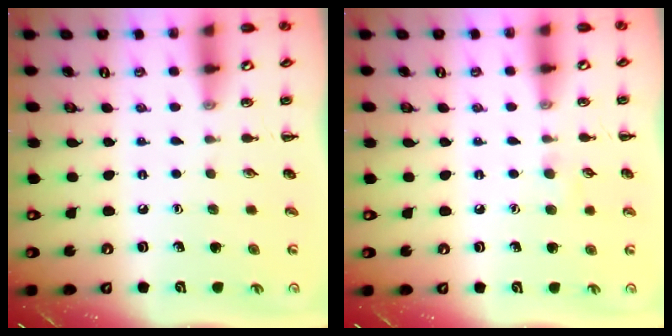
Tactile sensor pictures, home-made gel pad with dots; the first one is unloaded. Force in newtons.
{"total": 4.5, "press": 4.1, "slide": 1.7}